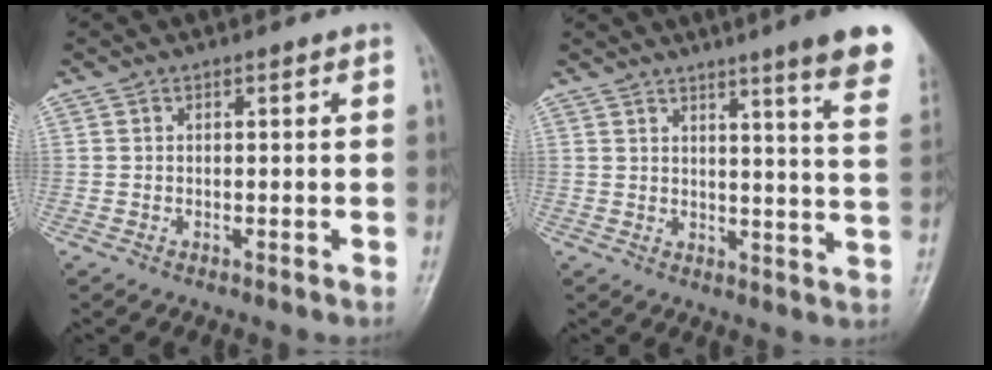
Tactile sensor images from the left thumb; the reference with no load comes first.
{"total": 14.9, "force": [10.2, 0.5, 10.8], "torque": [-0.121, -0.054, 0.110]}